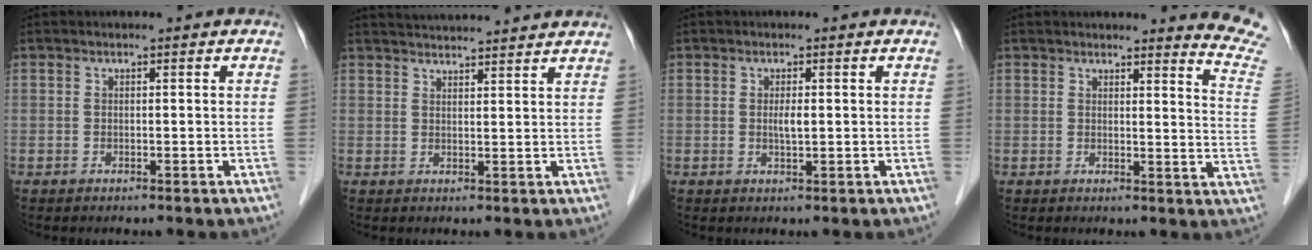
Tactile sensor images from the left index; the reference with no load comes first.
{"total": 10.7, "force": [10.3, 0.4, 3.0], "torque": [-0.047, 0.026, 0.134]}
{"total": 1.6, "force": [0.2, 0.3, 1.5], "torque": [-0.030, 0.000, 0.003]}
{"total": 9.2, "force": [9.2, -0.9, 0.7], "torque": [0.002, -0.104, 0.073]}